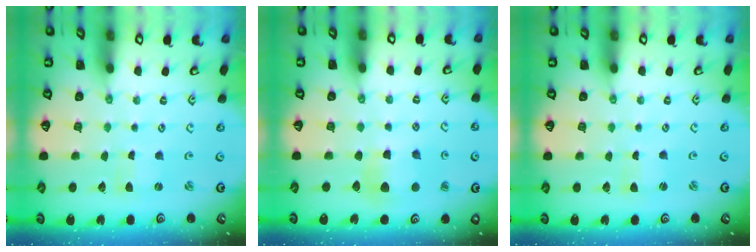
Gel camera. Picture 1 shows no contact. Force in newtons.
{"total": 7.3, "press": 7.3, "slide": 0.3}
{"total": 0.0}